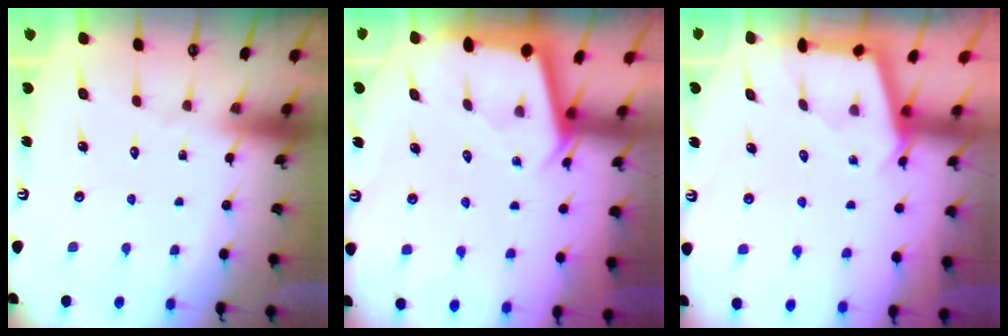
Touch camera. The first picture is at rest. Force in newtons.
{"total": 2.7, "press": 2.7, "slide": 0.2}
{"total": 2.9, "press": 2.9, "slide": 0.3}